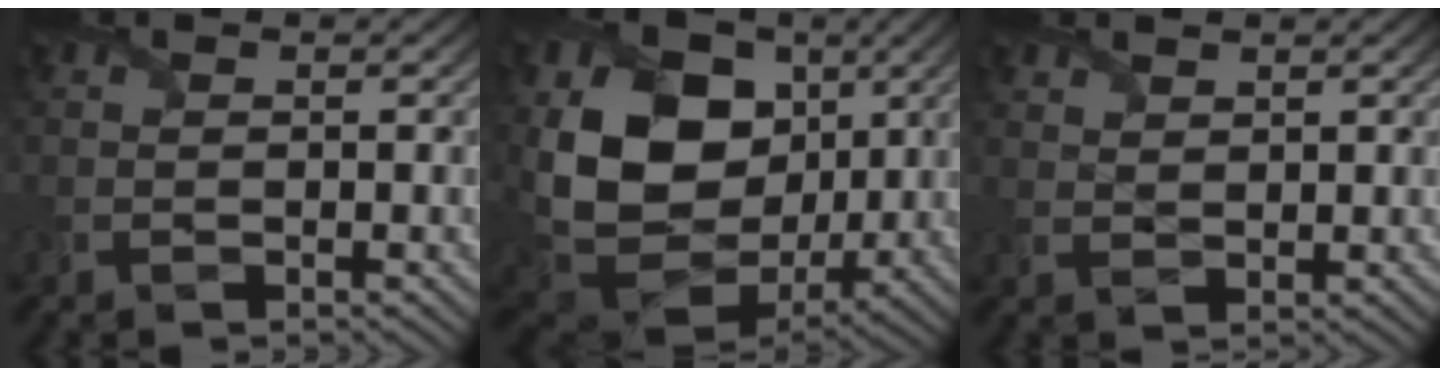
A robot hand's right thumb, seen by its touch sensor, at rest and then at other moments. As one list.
[{"total": 17.3, "force": [2.7, 13.3, 10.7], "torque": [-0.235, -0.008, 0.059]}, {"total": 2.0, "force": [1.9, 0.6, 0.4], "torque": [-0.011, 0.002, 0.044]}]